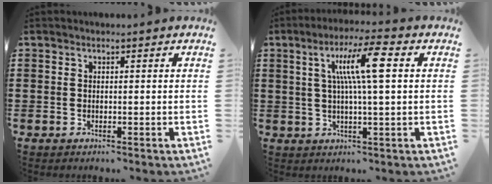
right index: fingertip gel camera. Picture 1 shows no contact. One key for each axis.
{"total": 8.9, "fx": 2.0, "fy": 0.7, "fz": 8.6, "tx": -0.168, "ty": 0.004, "tz": 0.027}